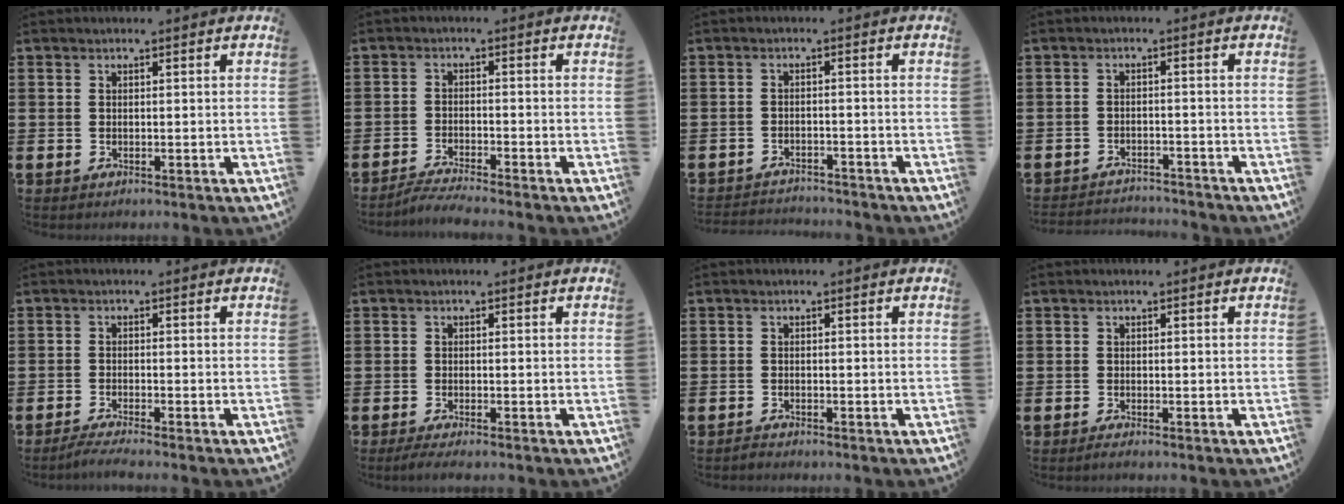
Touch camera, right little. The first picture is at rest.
{"total": 2.4, "force": [-2.3, -0.2, 0.7], "torque": [-0.012, 0.003, -0.046]}
{"total": 2.2, "force": [-2.2, 0.0, -0.3], "torque": [-0.001, 0.002, -0.050]}
{"total": 2.3, "force": [-2.3, 0.1, -0.3], "torque": [-0.003, 0.003, -0.051]}
{"total": 1.8, "force": [-1.4, -0.1, 1.1], "torque": [-0.017, 0.001, -0.027]}
{"total": 1.1, "force": [-0.7, 0.1, 0.9], "torque": [-0.014, -0.003, -0.014]}
{"total": 0.7, "force": [-0.7, 0.1, 0.1], "torque": [-0.005, -0.002, -0.015]}
{"total": 0.6, "force": [-0.4, 0.0, 0.5], "torque": [-0.008, -0.003, -0.008]}